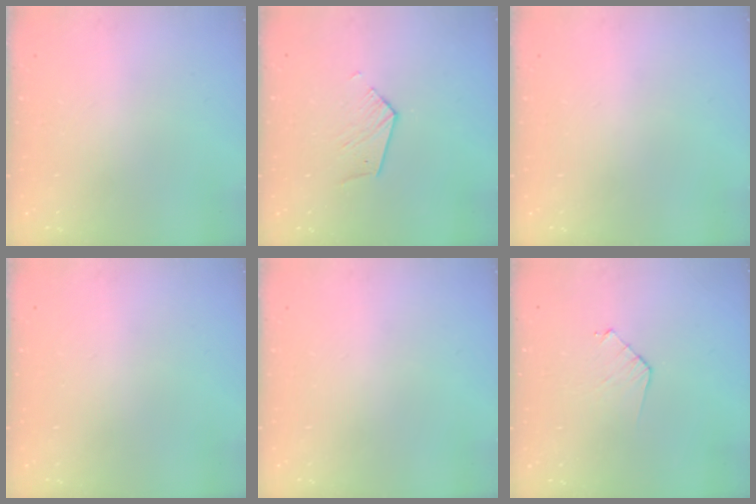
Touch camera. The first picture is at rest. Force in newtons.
{"total": 5.0, "press": 5.0, "slide": 0.6}
{"total": 0.0}
{"total": 0.0}
{"total": 0.0}
{"total": 6.5, "press": 6.4, "slide": 0.5}